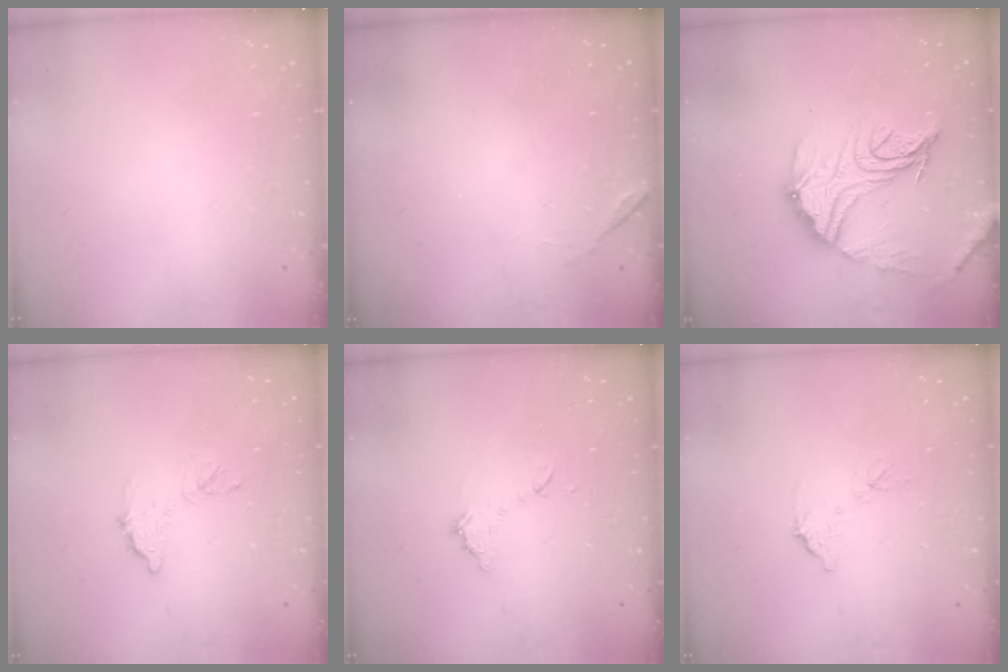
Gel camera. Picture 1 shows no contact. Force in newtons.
{"total": 5.1, "press": 5.1, "slide": 0.2}
{"total": 18.2, "press": 18.1, "slide": 1.6}
{"total": 8.4, "press": 8.4, "slide": 0.4}
{"total": 7.5, "press": 7.5, "slide": 0.5}
{"total": 6.4, "press": 6.4, "slide": 0.3}